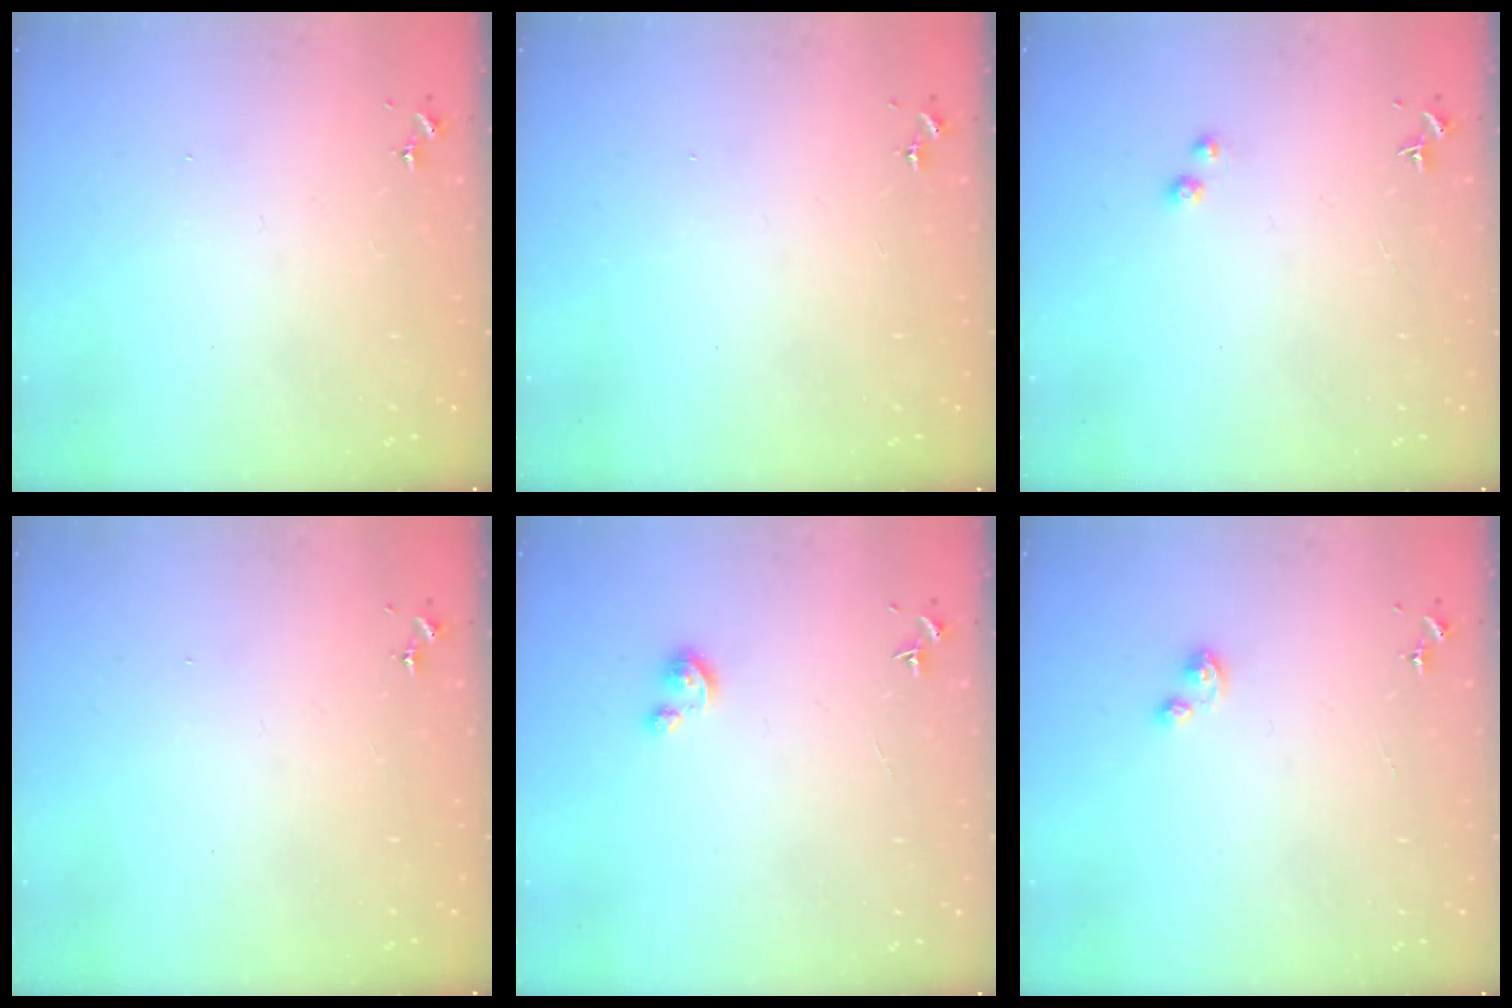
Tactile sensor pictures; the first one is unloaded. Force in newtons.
{"total": 0.0}
{"total": 1.0, "press": 1.0, "slide": 0.1}
{"total": 0.0}
{"total": 3.8, "press": 3.7, "slide": 0.4}
{"total": 2.9, "press": 2.9, "slide": 0.3}